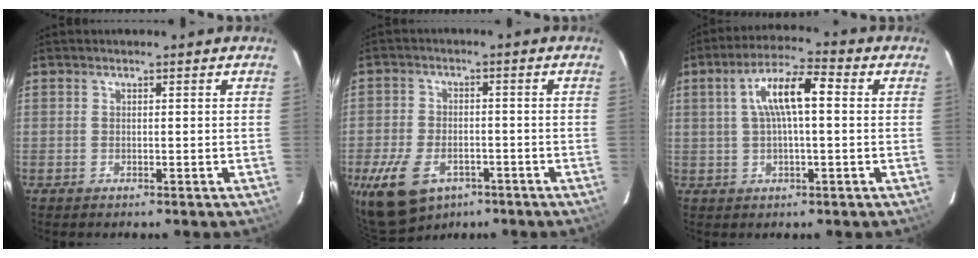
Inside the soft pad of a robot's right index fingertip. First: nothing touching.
{"total": 12.3, "force": [-7.1, 7.3, 6.8], "torque": [-0.164, -0.019, -0.117]}
{"total": 9.0, "force": [1.4, 2.3, 8.6], "torque": [-0.157, 0.018, 0.026]}